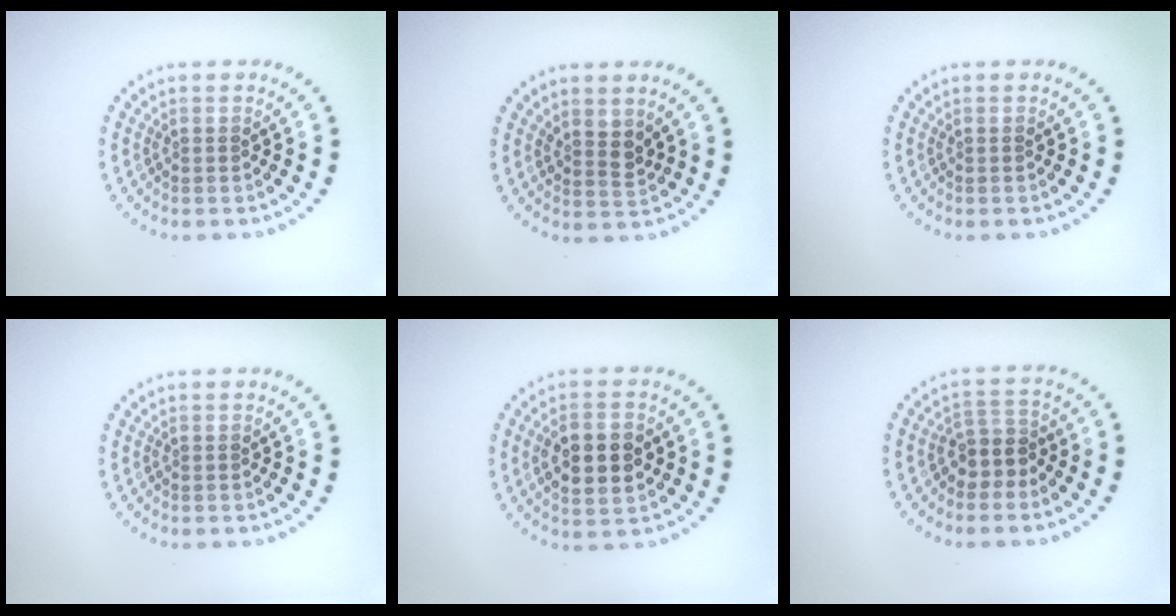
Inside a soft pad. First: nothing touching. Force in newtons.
{"total": 1.7, "press": 1.5, "slide": 0.9}
{"total": 0.0}
{"total": 0.0}
{"total": 5.3, "press": 5.3, "slide": 0.4}
{"total": 2.6, "press": 2.1, "slide": 1.6}